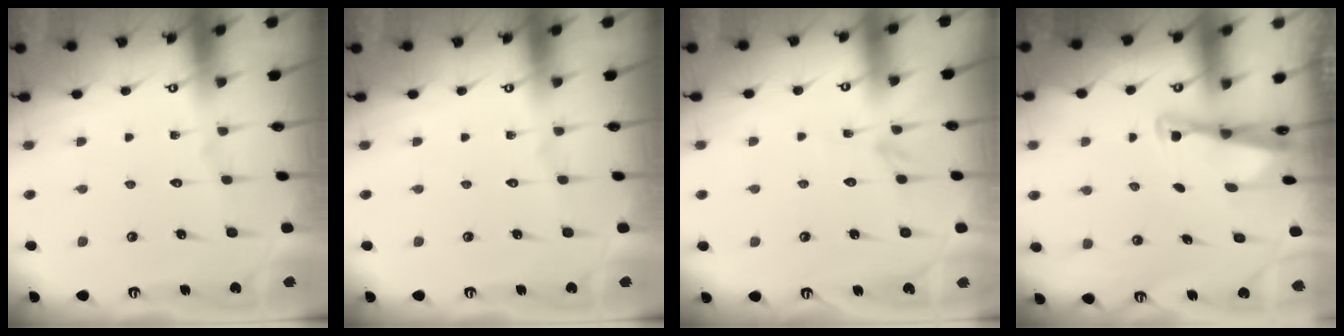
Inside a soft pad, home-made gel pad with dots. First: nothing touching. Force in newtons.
{"total": 0.0}
{"total": 2.8, "press": 2.8, "slide": 0.3}
{"total": 2.6, "press": 2.6, "slide": 0.3}